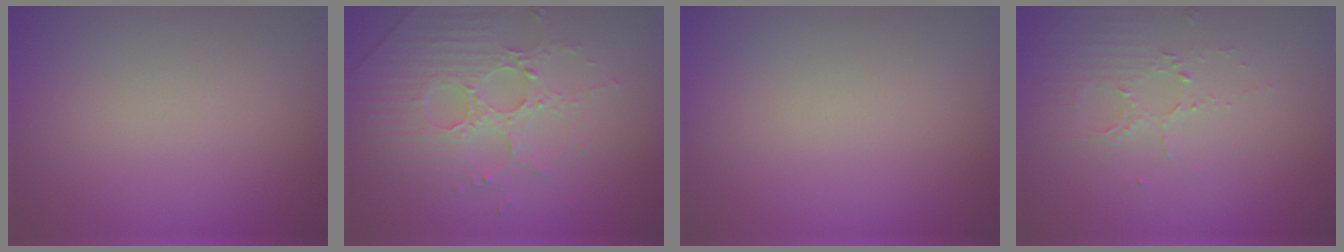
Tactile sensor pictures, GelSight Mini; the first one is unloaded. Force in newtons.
{"total": 4.8, "press": 3.7, "slide": 3.0}
{"total": 0.0}
{"total": 1.6, "press": 1.0, "slide": 1.3}